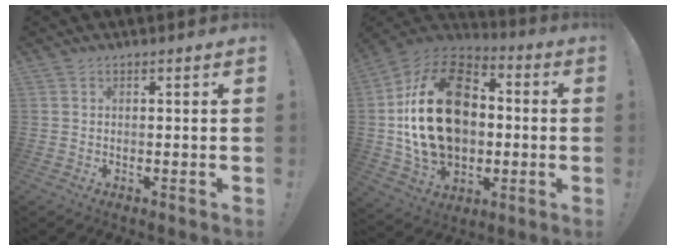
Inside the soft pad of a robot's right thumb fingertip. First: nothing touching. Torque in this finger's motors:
{"motor_torque": [2.51, 2.50, 0.43, 0.03, 0.26]}